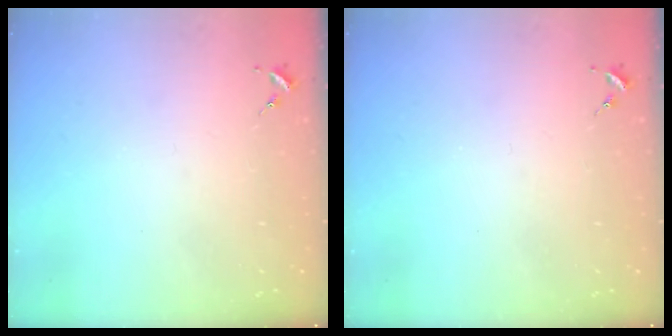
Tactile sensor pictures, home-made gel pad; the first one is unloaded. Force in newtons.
{"total": 0.0}